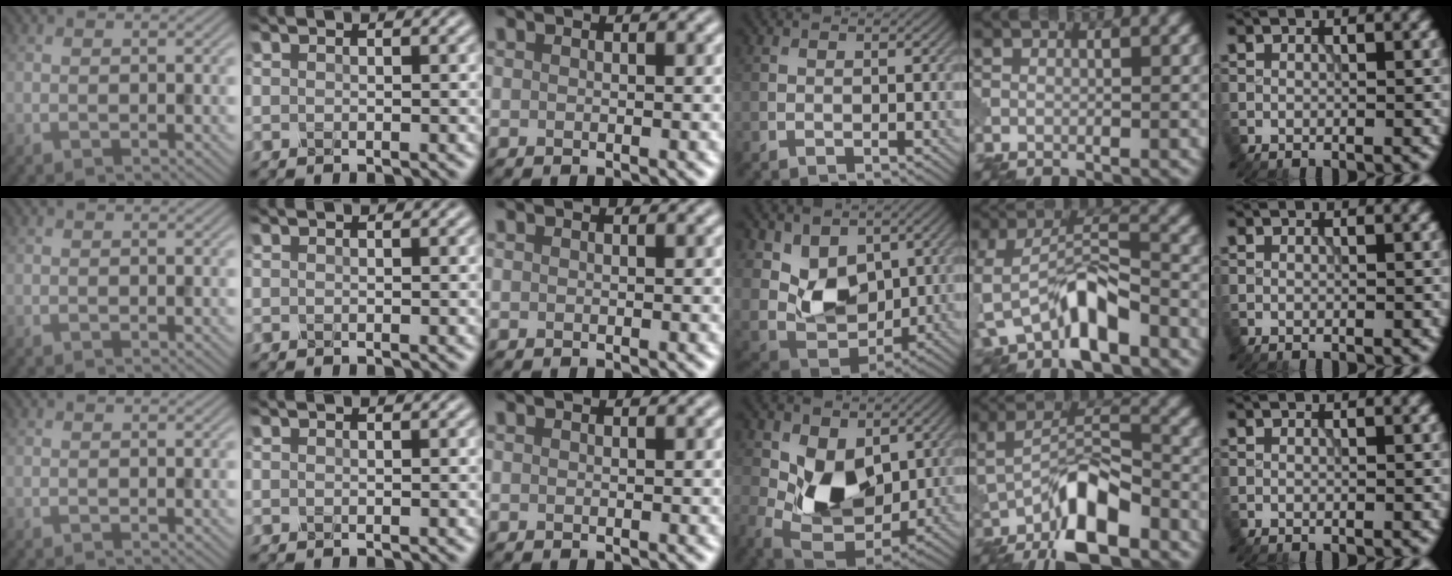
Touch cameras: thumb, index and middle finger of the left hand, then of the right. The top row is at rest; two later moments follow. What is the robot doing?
{"motion": "insert", "object": "pin"}